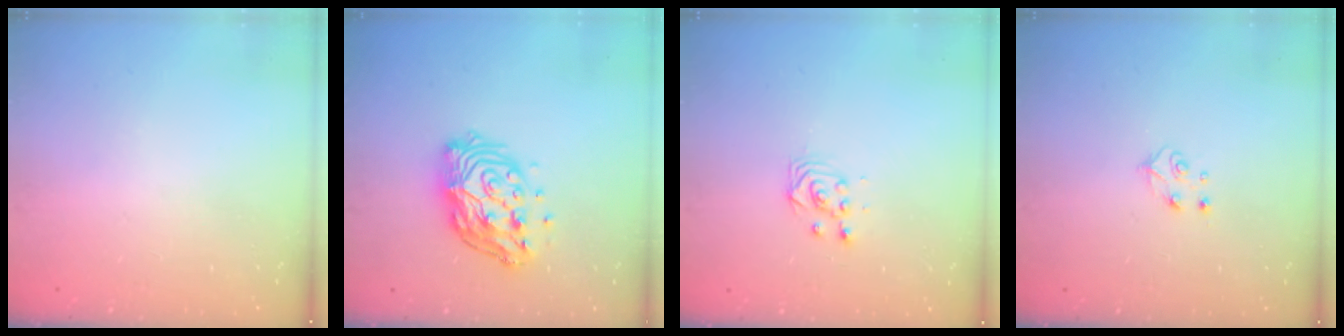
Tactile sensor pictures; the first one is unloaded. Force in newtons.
{"total": 13.4, "press": 13.3, "slide": 1.6}
{"total": 3.4, "press": 3.4, "slide": 0.1}
{"total": 5.2, "press": 5.1, "slide": 0.7}